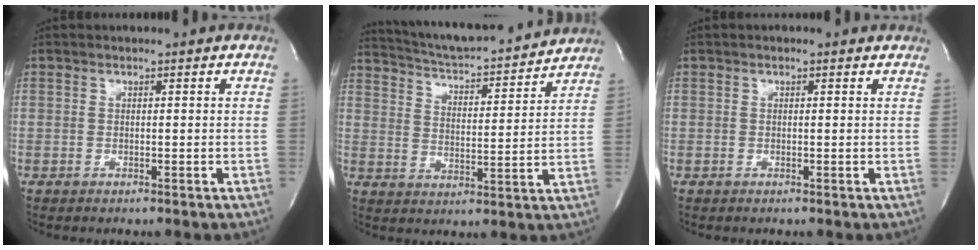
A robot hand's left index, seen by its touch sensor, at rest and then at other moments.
{"total": 17.5, "force": [16.3, 1.9, 6.0], "torque": [-0.099, 0.000, 0.238]}
{"total": 0.6, "force": [-0.6, 0.3, 0.0], "torque": [-0.005, 0.000, -0.012]}